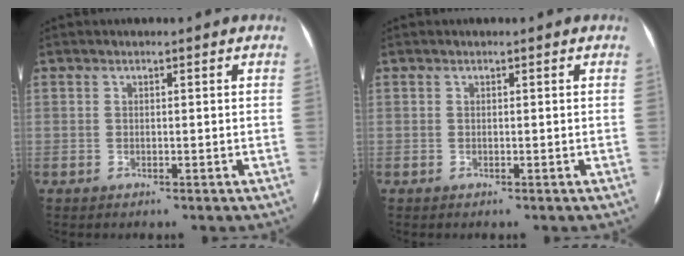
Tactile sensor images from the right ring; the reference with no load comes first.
{"total": 0.0}